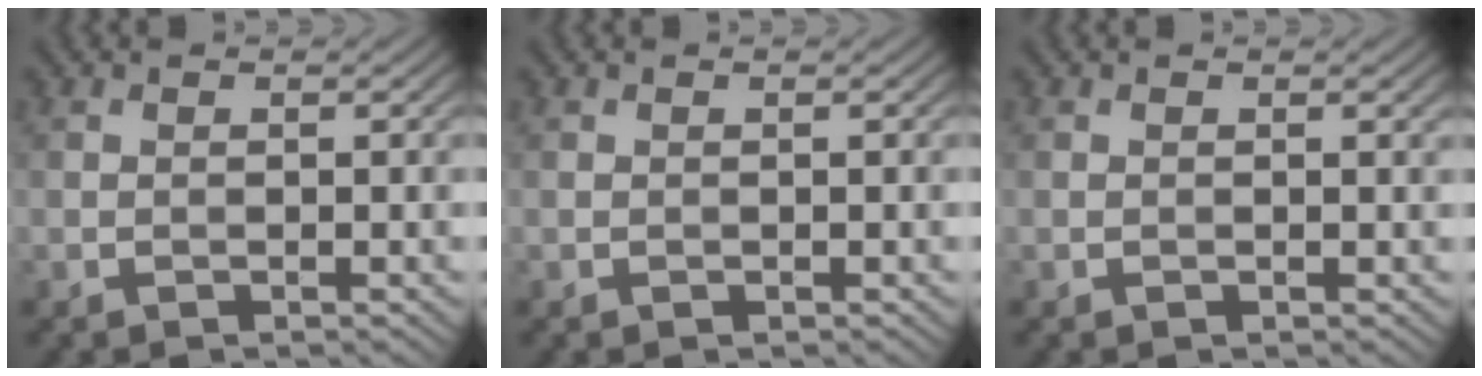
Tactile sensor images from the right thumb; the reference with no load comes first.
{"total": 0.0}
{"total": 0.0}